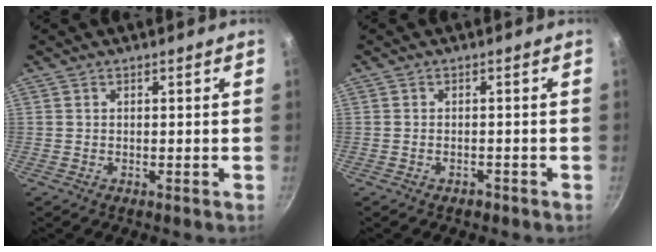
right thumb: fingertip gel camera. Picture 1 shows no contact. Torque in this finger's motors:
{"motor_torque": [-0.37, 0.16, -0.33, 0.15, -0.08]}